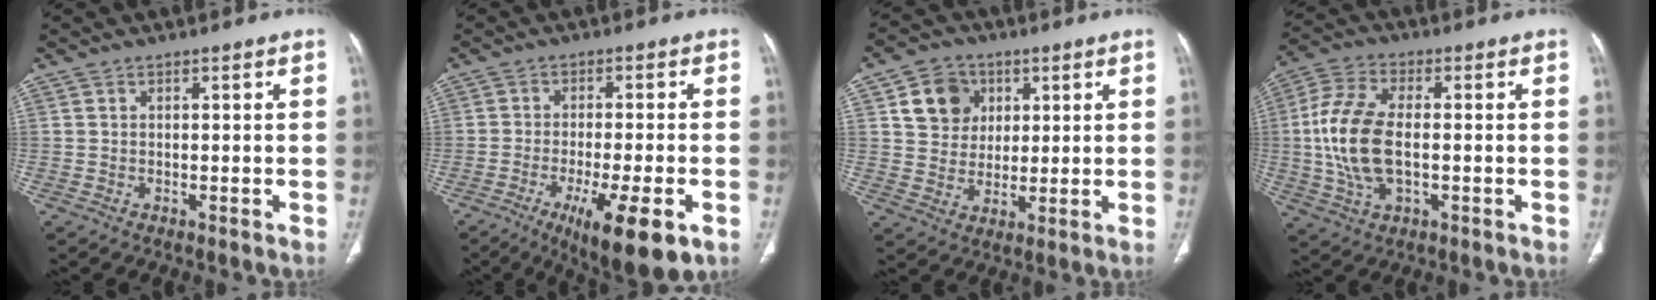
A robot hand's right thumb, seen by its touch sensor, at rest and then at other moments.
{"total": 13.4, "force": [-6.2, 3.1, 11.4], "torque": [-0.166, -0.004, -0.089]}
{"total": 9.4, "force": [3.4, 8.0, 3.6], "torque": [-0.025, -0.007, 0.060]}
{"total": 15.0, "force": [-0.9, 7.9, 12.8], "torque": [-0.280, 0.016, -0.020]}